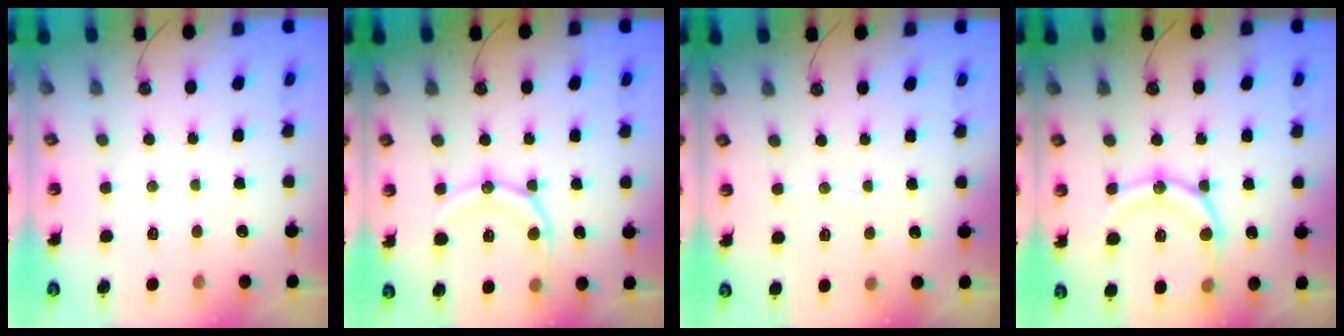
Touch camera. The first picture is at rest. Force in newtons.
{"total": 14.2, "press": 14.1, "slide": 1.5}
{"total": 2.8, "press": 2.8, "slide": 0.4}
{"total": 17.9, "press": 17.6, "slide": 3.3}